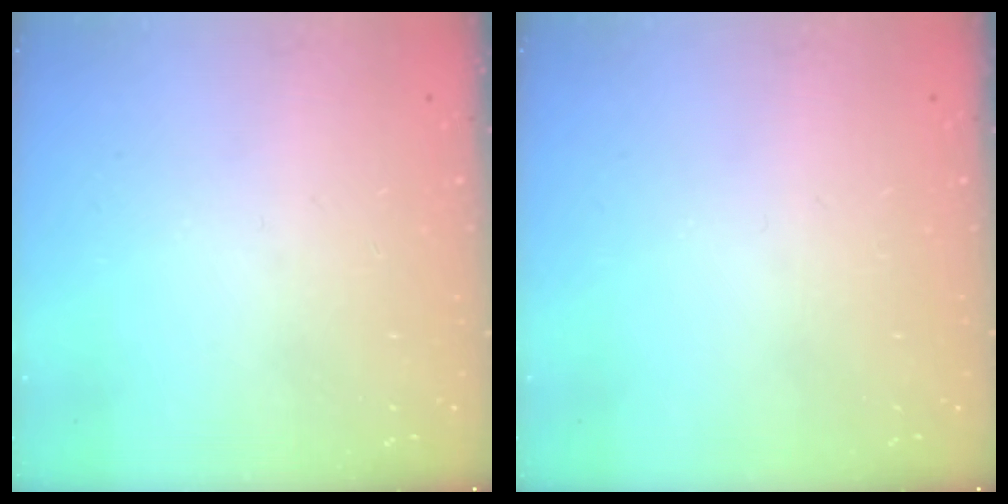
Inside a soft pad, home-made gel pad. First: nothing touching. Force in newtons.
{"total": 0.0}